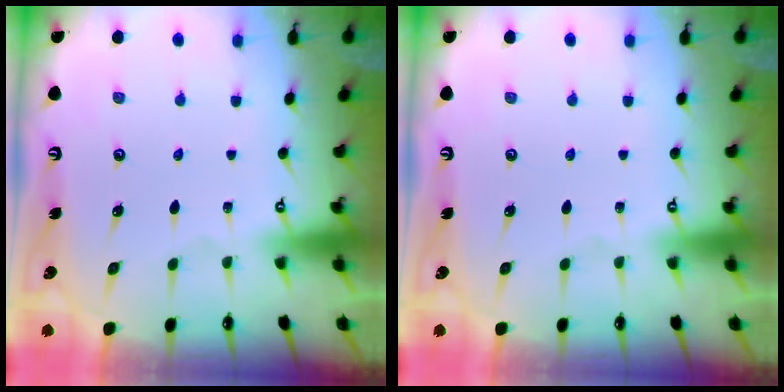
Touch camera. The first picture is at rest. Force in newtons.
{"total": 0.0}